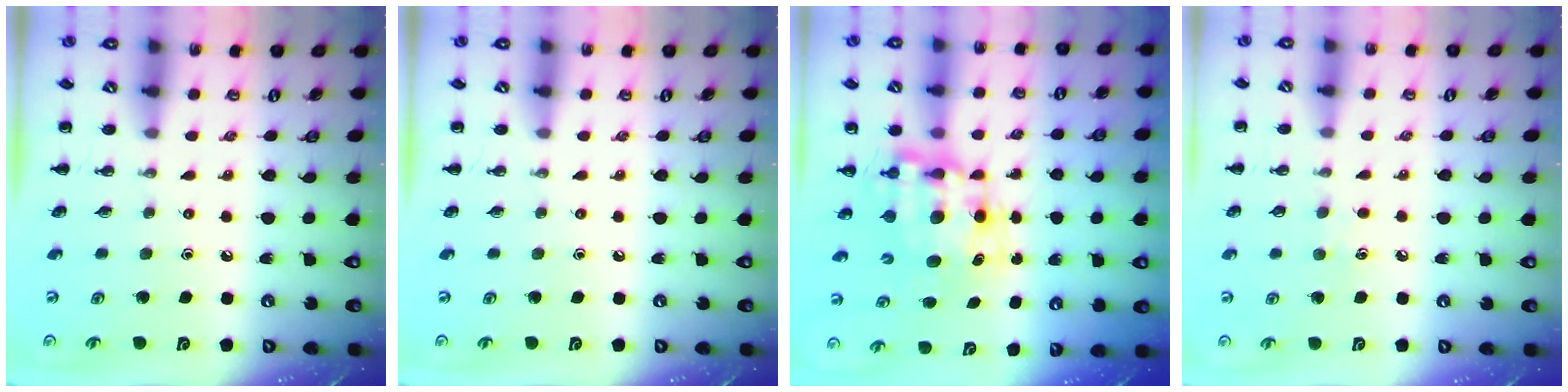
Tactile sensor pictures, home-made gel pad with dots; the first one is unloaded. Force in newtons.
{"total": 0.0}
{"total": 9.6, "press": 9.1, "slide": 3.0}
{"total": 4.4, "press": 4.2, "slide": 1.2}